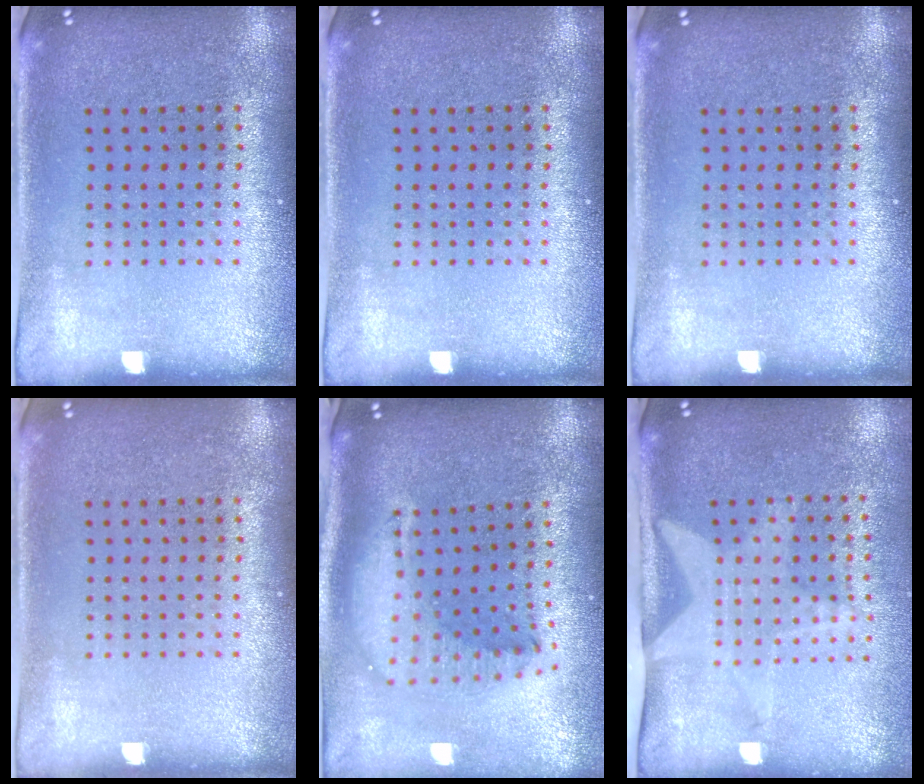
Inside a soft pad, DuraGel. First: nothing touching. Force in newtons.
{"total": 0.0}
{"total": 0.0}
{"total": 0.0}
{"total": 2.1, "press": 1.6, "slide": 1.3}
{"total": 2.1, "press": 1.5, "slide": 1.4}